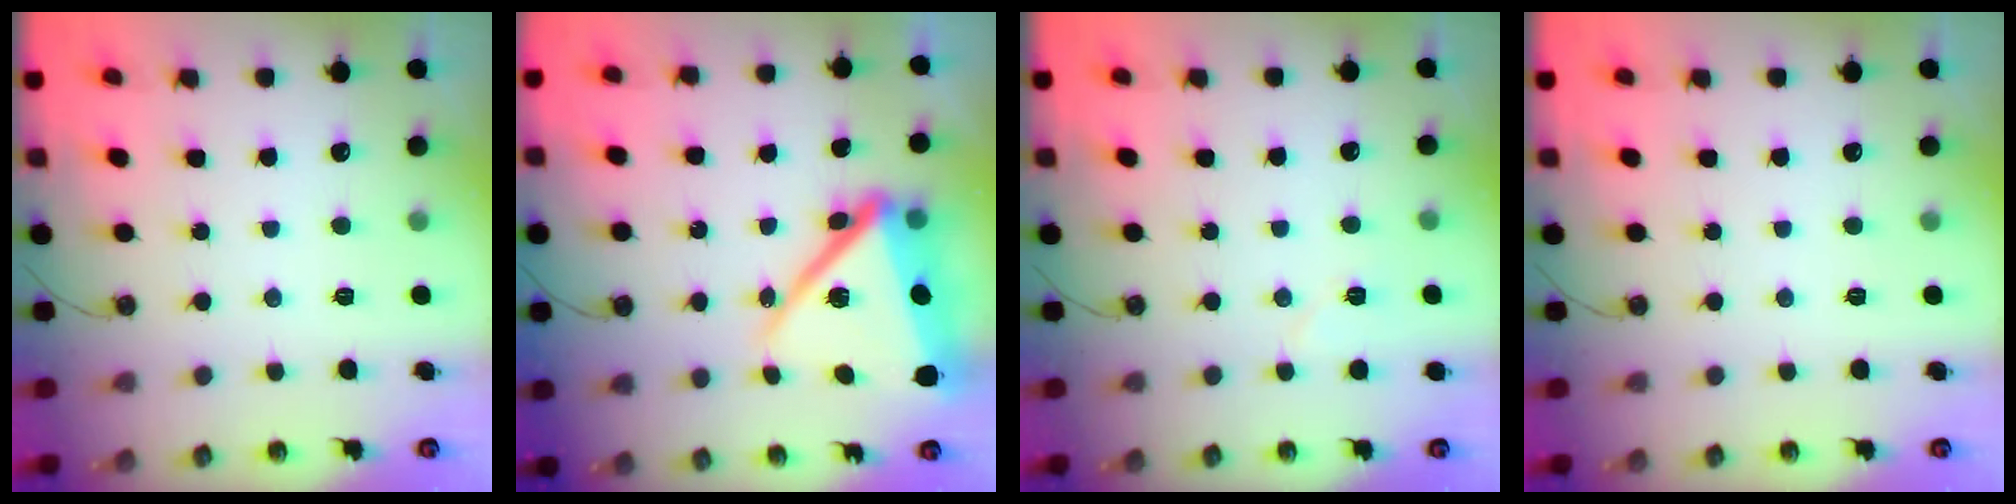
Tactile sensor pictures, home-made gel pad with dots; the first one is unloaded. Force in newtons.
{"total": 18.6, "press": 18.5, "slide": 1.8}
{"total": 4.8, "press": 4.7, "slide": 1.2}
{"total": 0.0}